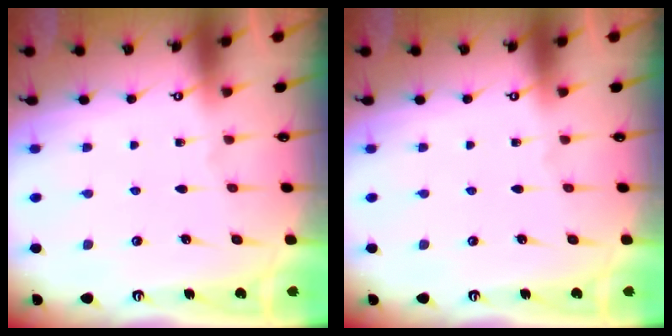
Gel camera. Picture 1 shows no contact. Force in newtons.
{"total": 0.0}